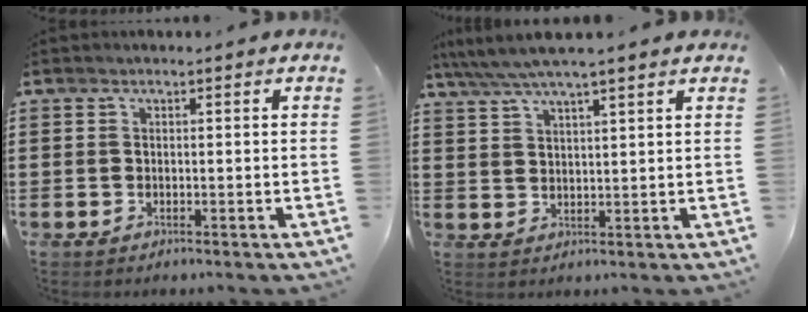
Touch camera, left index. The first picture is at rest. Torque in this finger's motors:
{"motor_torque": [2.14, 0.00, 0.53, 0.02]}